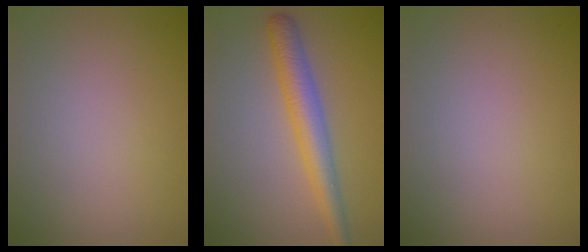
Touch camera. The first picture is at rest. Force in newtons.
{"total": 4.2, "press": 4.2, "slide": 0.1}
{"total": 0.0}